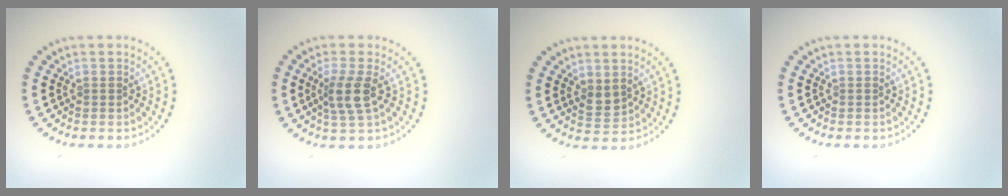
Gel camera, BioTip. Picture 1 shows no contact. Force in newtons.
{"total": 2.8, "press": 2.3, "slide": 1.7}
{"total": 1.6, "press": 1.5, "slide": 0.5}
{"total": 0.0}